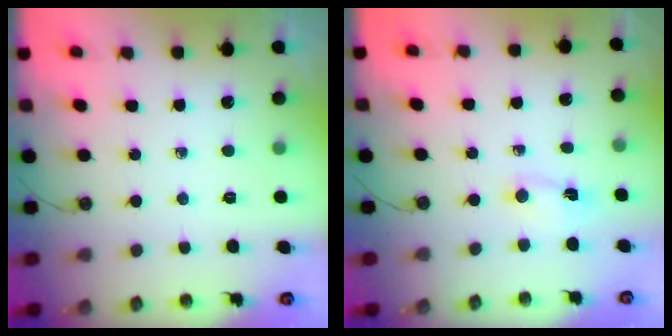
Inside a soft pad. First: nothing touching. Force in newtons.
{"total": 1.0, "press": 1.0, "slide": 0.4}